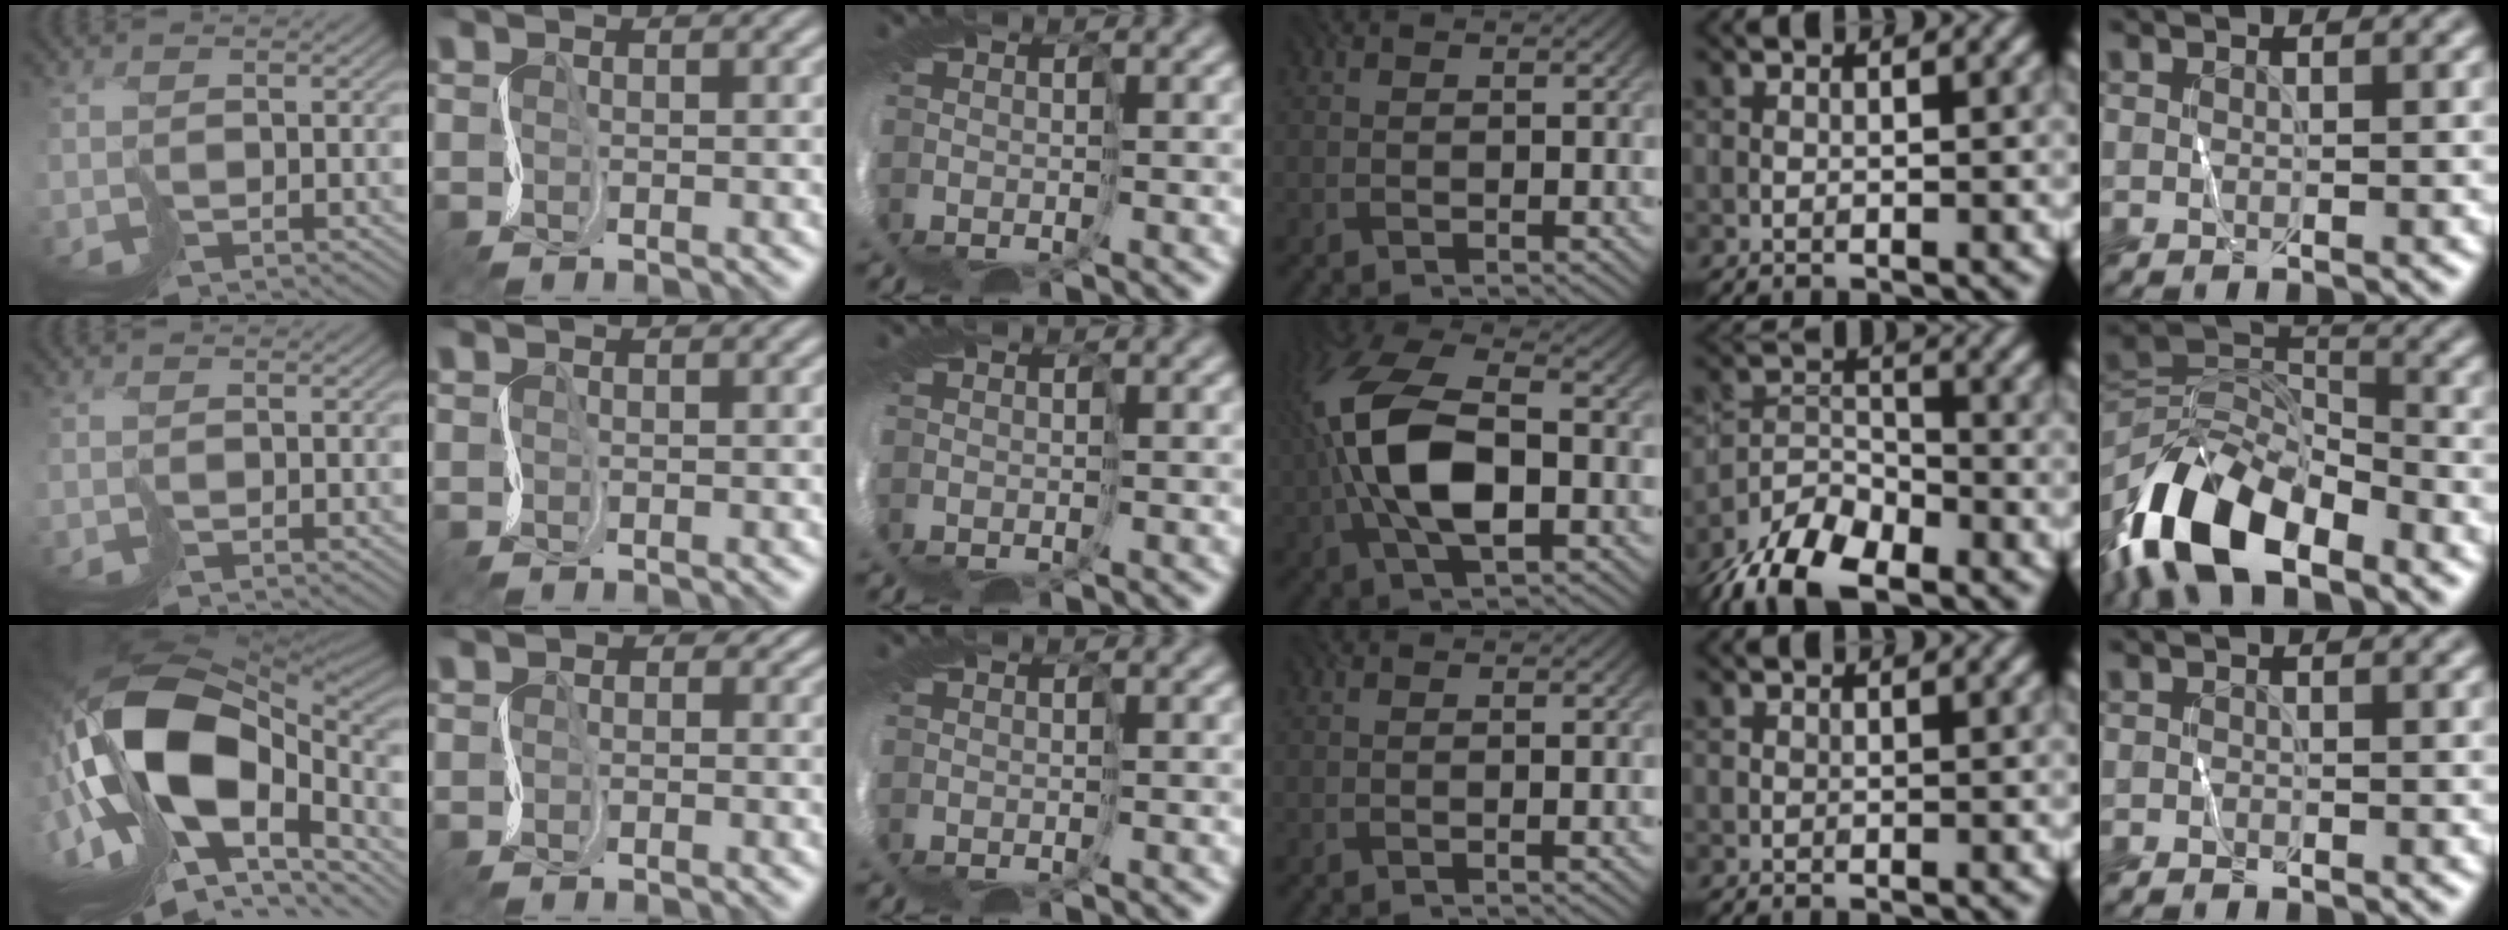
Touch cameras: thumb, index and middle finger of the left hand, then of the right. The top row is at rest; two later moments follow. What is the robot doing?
{"motion": "cut", "object": "tape"}